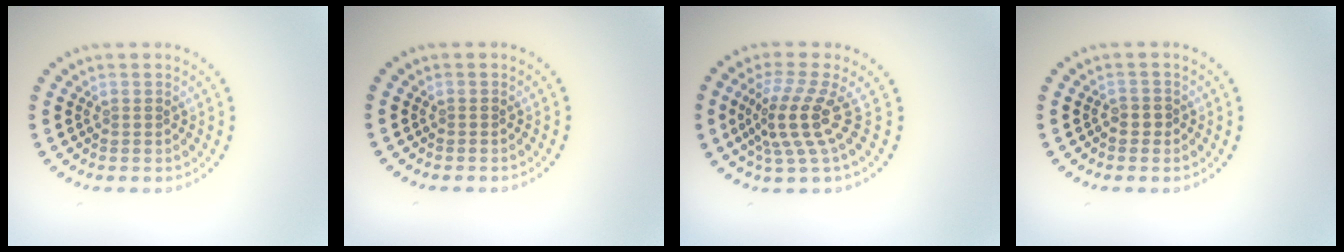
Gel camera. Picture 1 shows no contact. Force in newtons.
{"total": 0.0}
{"total": 4.1, "press": 2.7, "slide": 3.0}
{"total": 0.7, "press": 0.6, "slide": 0.4}